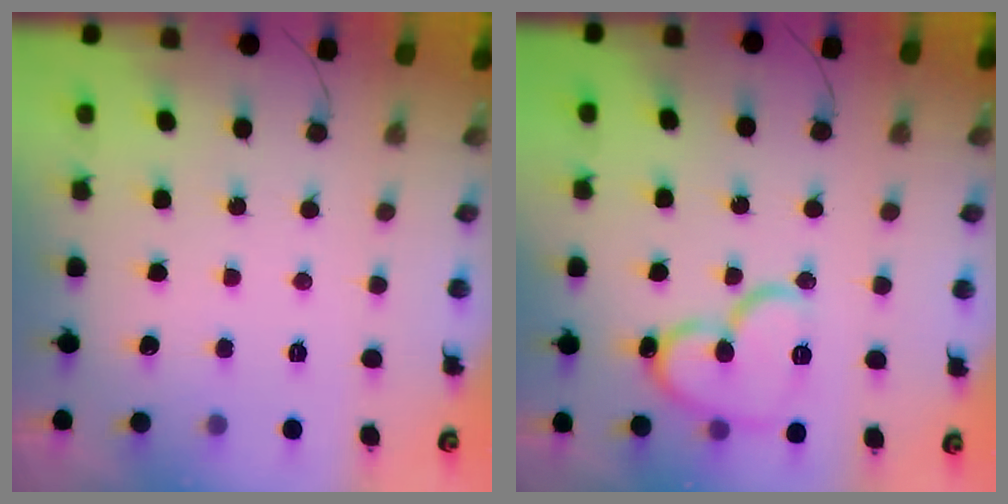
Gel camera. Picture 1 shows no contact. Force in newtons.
{"total": 14.8, "press": 14.7, "slide": 1.3}